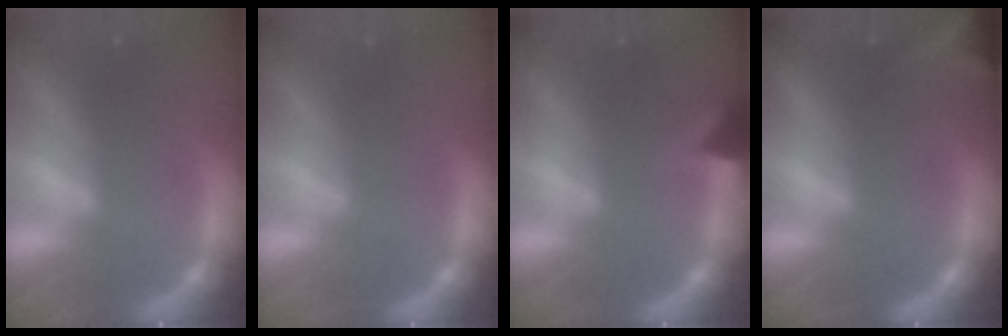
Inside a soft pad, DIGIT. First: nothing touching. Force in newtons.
{"total": 0.0}
{"total": 2.9}
{"total": 6.5}